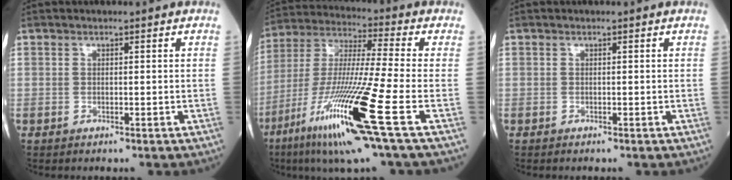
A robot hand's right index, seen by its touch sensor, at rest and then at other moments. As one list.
[{"total": 19.4, "force": [-8.5, -0.7, 17.5], "torque": [-0.363, -0.045, -0.164]}, {"total": 0.0}]